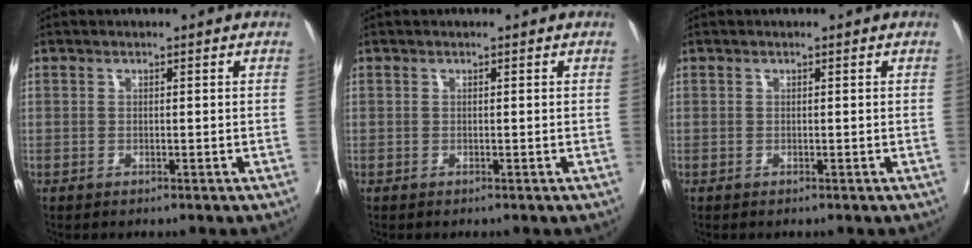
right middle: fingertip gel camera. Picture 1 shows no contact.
{"total": 0.0}
{"total": 0.0}